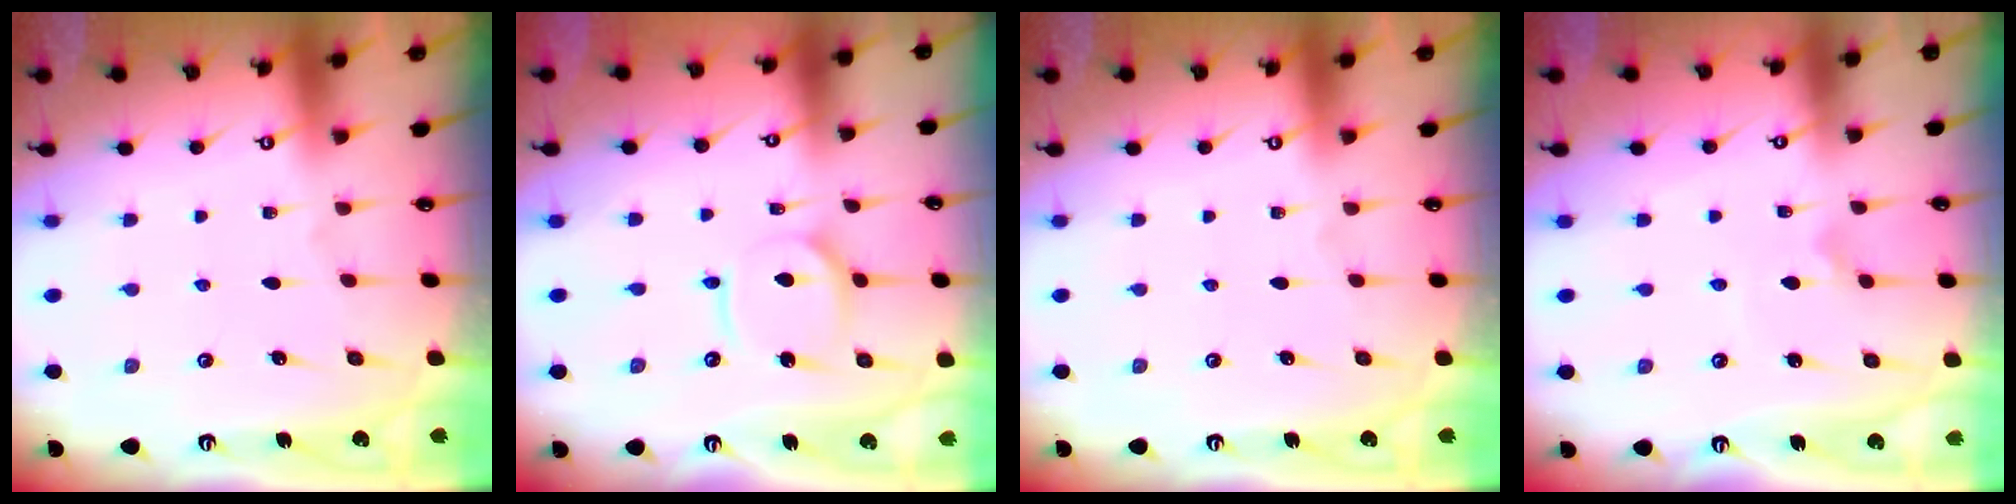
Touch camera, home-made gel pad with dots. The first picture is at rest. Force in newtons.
{"total": 7.4, "press": 7.4, "slide": 0.6}
{"total": 0.0}
{"total": 1.9, "press": 1.9, "slide": 0.2}